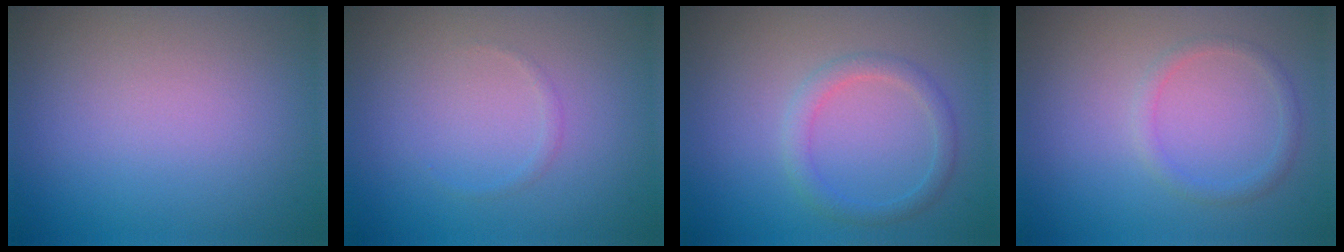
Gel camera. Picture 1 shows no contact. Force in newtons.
{"total": 0.5, "press": 0.5, "slide": 0.0}
{"total": 2.0, "press": 2.0, "slide": 0.0}
{"total": 1.3, "press": 1.3, "slide": 0.1}